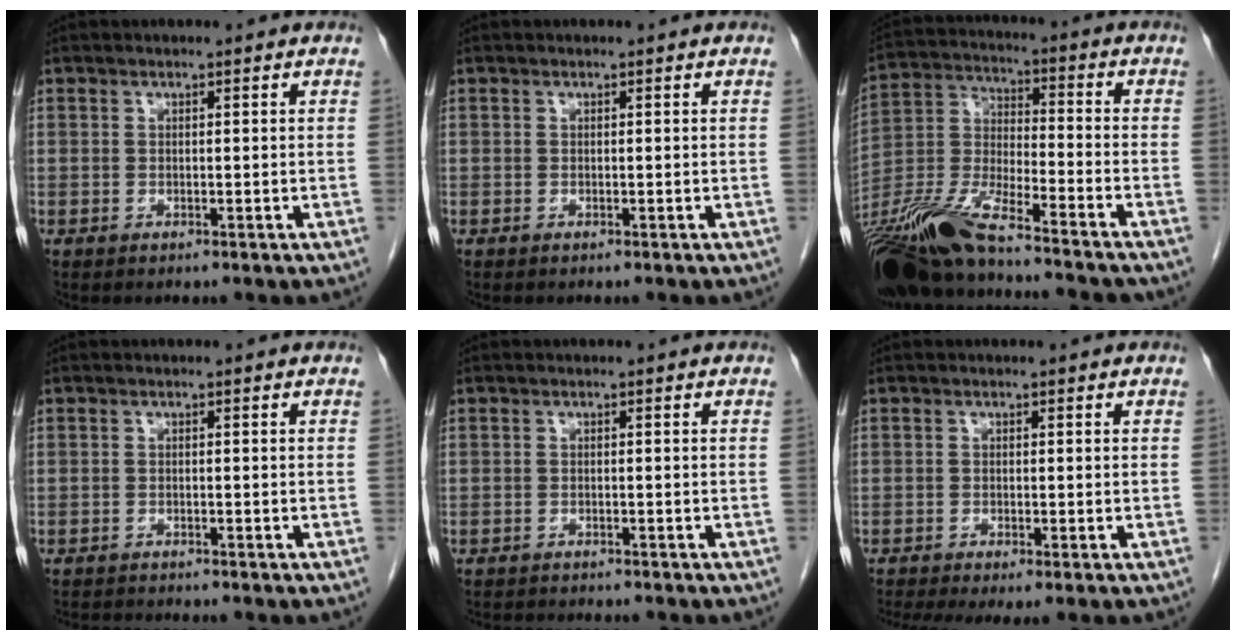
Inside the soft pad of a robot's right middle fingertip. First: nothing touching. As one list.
[{"total": 0.0}, {"total": 19.6, "force": [-15.9, 2.3, 11.3], "torque": [-0.267, -0.028, -0.294]}, {"total": 4.0, "force": [-3.9, -0.1, 0.9], "torque": [-0.010, -0.012, -0.061]}, {"total": 5.8, "force": [-5.4, 0.7, 1.8], "torque": [-0.021, -0.008, -0.079]}, {"total": 6.1, "force": [-4.8, 0.5, 3.7], "torque": [-0.057, -0.012, -0.079]}]